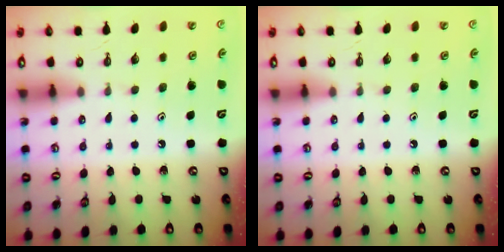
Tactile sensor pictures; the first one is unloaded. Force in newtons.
{"total": 0.0}